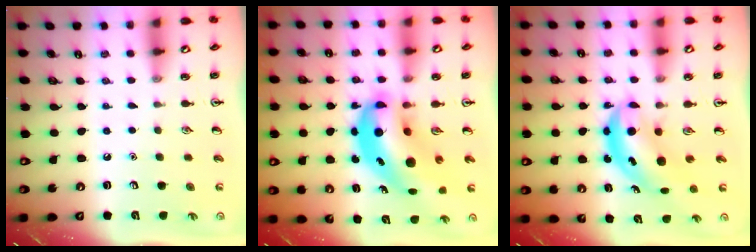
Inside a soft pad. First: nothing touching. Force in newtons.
{"total": 11.8, "press": 11.3, "slide": 3.3}
{"total": 5.7, "press": 5.5, "slide": 1.3}